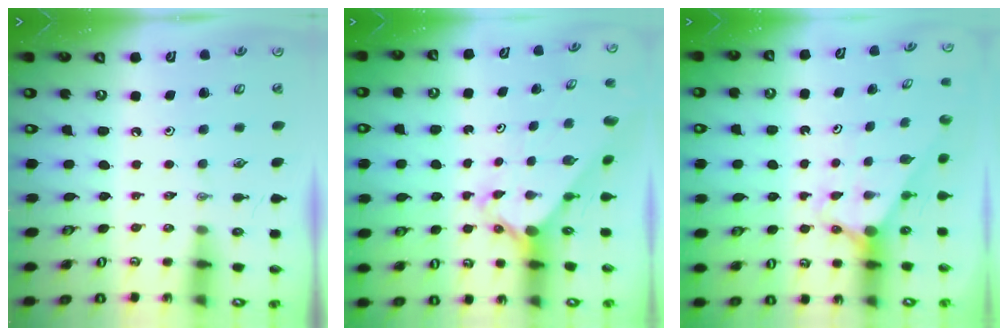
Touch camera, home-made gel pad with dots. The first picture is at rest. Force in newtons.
{"total": 2.3, "press": 2.3, "slide": 0.1}
{"total": 2.8, "press": 2.8, "slide": 0.1}